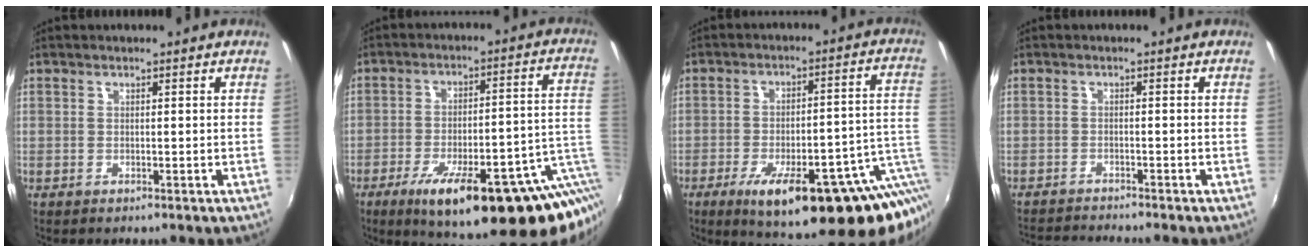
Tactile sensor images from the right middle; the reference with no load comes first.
{"total": 24.2, "force": [-12.0, 4.9, 20.4], "torque": [-0.281, -0.035, -0.160]}
{"total": 22.8, "force": [-10.8, 5.1, 19.4], "torque": [-0.266, -0.030, -0.141]}
{"total": 4.9, "force": [-4.8, -0.5, 0.9], "torque": [-0.034, -0.013, -0.087]}